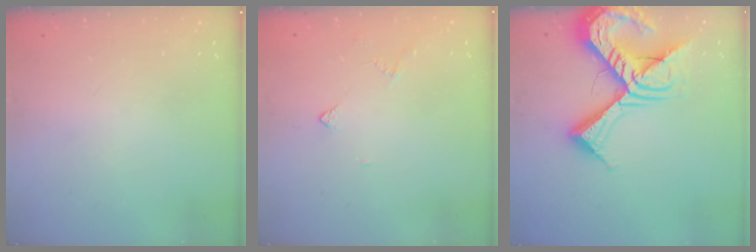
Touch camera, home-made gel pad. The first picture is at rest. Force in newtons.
{"total": 1.8, "press": 1.7, "slide": 0.4}
{"total": 19.8, "press": 19.7, "slide": 2.3}